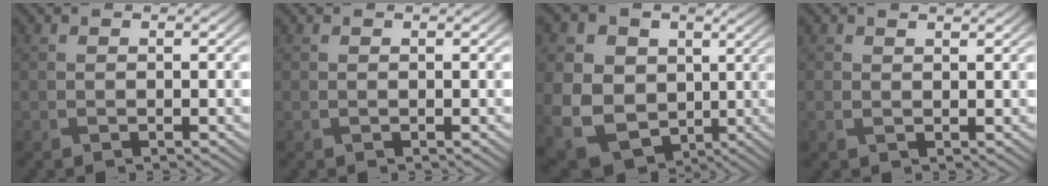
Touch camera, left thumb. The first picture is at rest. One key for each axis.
{"total": 0.0}
{"total": 16.9, "fx": 2.4, "fy": 14.3, "fz": 8.8, "tx": -0.249, "ty": 0.012, "tz": 0.047}
{"total": 1.1, "fx": 0.8, "fy": 0.5, "fz": 0.6, "tx": -0.017, "ty": -0.002, "tz": 0.018}